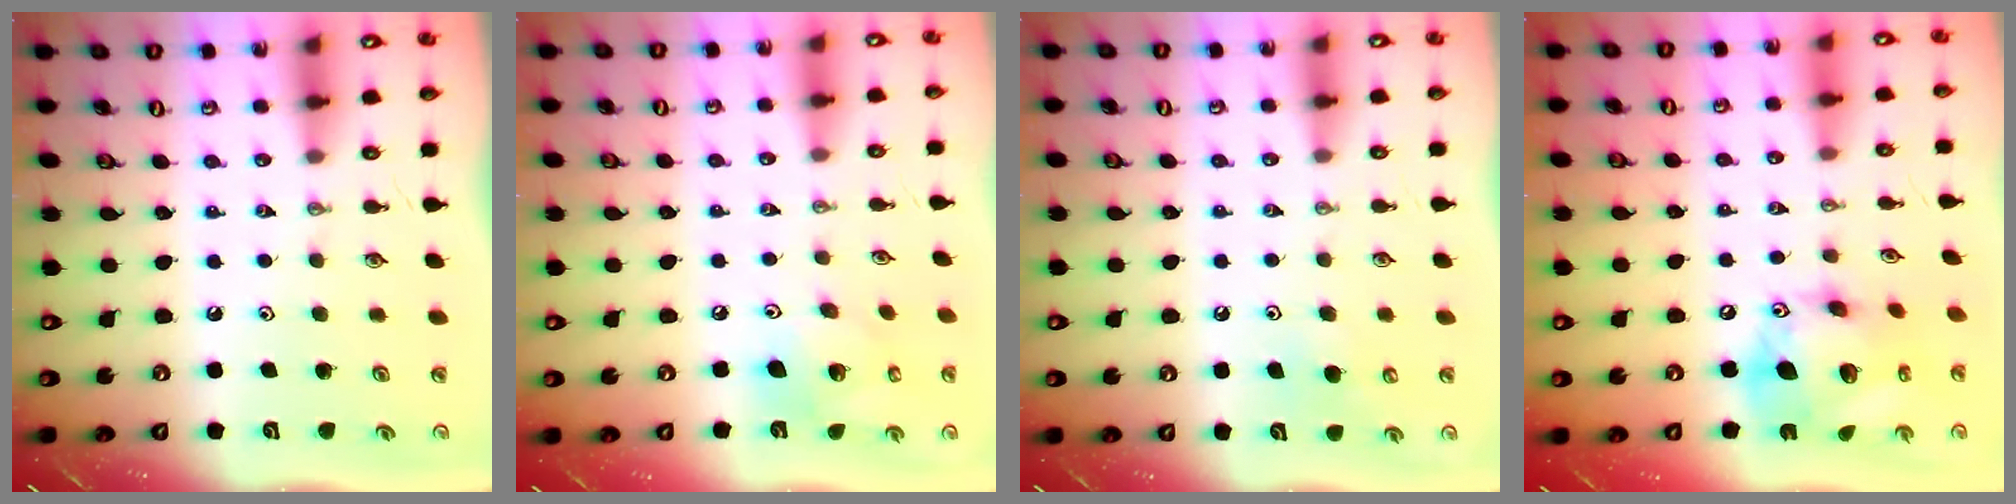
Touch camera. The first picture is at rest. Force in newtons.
{"total": 13.4, "press": 13.1, "slide": 3.0}
{"total": 6.5, "press": 6.4, "slide": 0.9}
{"total": 18.3, "press": 18.2, "slide": 2.3}